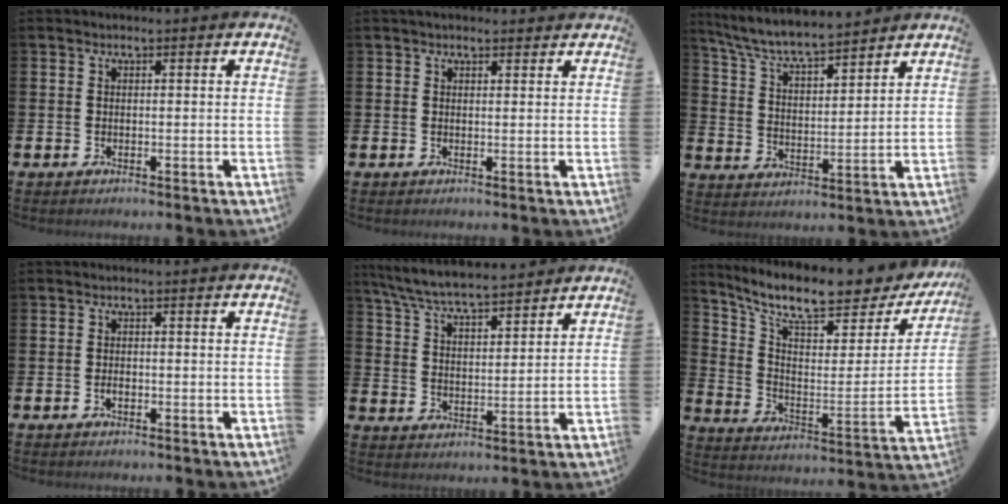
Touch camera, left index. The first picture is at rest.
{"total": 1.5, "force": [1.3, 0.6, 0.3], "torque": [0.003, -0.001, 0.021]}
{"total": 6.8, "force": [6.5, 0.7, 2.0], "torque": [-0.067, -0.044, 0.112]}
{"total": 1.0, "force": [-0.3, 0.6, 0.8], "torque": [-0.021, 0.004, -0.006]}
{"total": 6.7, "force": [6.4, 0.5, 1.8], "torque": [-0.061, -0.037, 0.114]}
{"total": 10.1, "force": [8.3, 2.7, 5.1], "torque": [-0.120, -0.059, 0.137]}